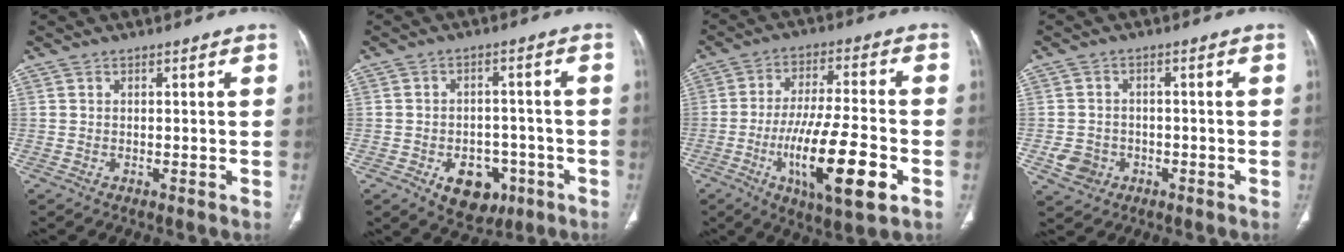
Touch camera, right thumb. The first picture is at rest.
{"total": 9.3, "force": [-4.1, 6.5, 5.3], "torque": [-0.043, 0.025, -0.047]}
{"total": 17.7, "force": [-5.8, 4.7, 16.0], "torque": [-0.281, 0.009, -0.090]}
{"total": 4.7, "force": [-1.7, 4.1, 1.6], "torque": [-0.019, 0.012, -0.023]}